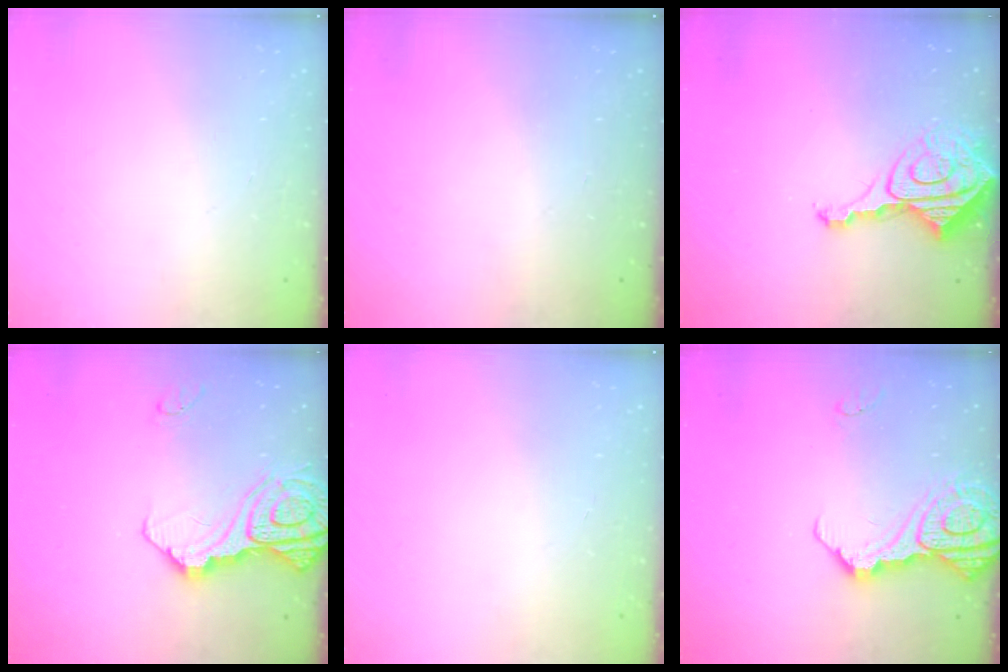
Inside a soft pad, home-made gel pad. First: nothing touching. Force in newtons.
{"total": 0.0}
{"total": 11.0, "press": 10.9, "slide": 1.0}
{"total": 16.8, "press": 16.7, "slide": 1.9}
{"total": 0.0}
{"total": 15.5, "press": 15.3, "slide": 1.8}